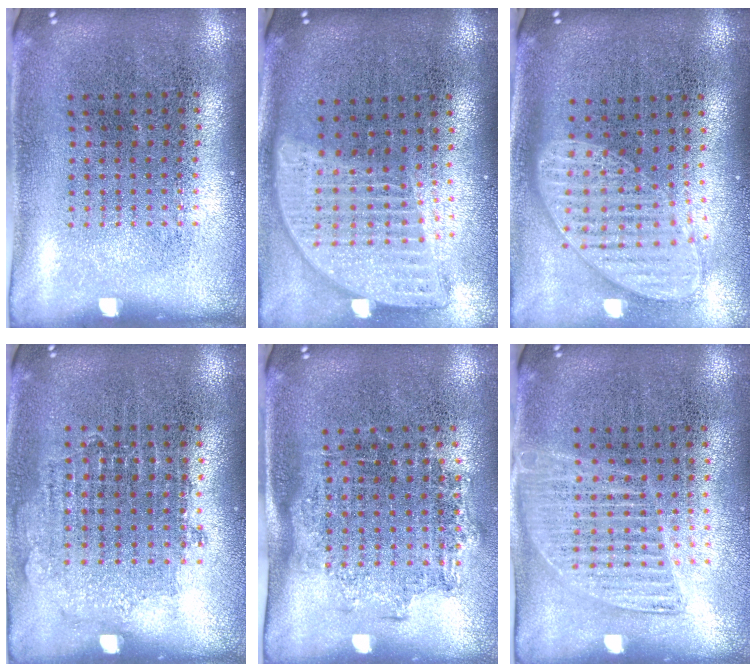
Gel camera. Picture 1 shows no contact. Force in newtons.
{"total": 1.9, "press": 1.6, "slide": 1.1}
{"total": 1.8, "press": 1.5, "slide": 1.0}
{"total": 0.8, "press": 0.7, "slide": 0.3}
{"total": 1.3, "press": 1.0, "slide": 0.8}
{"total": 1.4, "press": 1.3, "slide": 0.5}